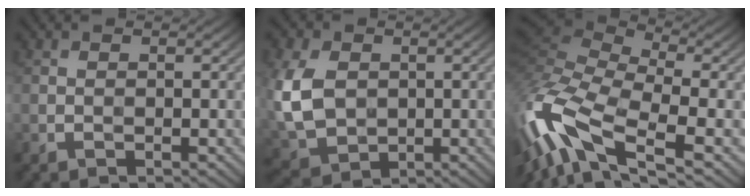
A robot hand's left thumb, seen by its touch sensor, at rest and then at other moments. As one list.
[{"total": 10.1, "force": [0.6, 7.6, 6.7], "torque": [-0.201, -0.007, 0.014]}, {"total": 15.8, "force": [-4.8, 6.6, 13.4], "torque": [-0.343, 0.000, -0.091]}]